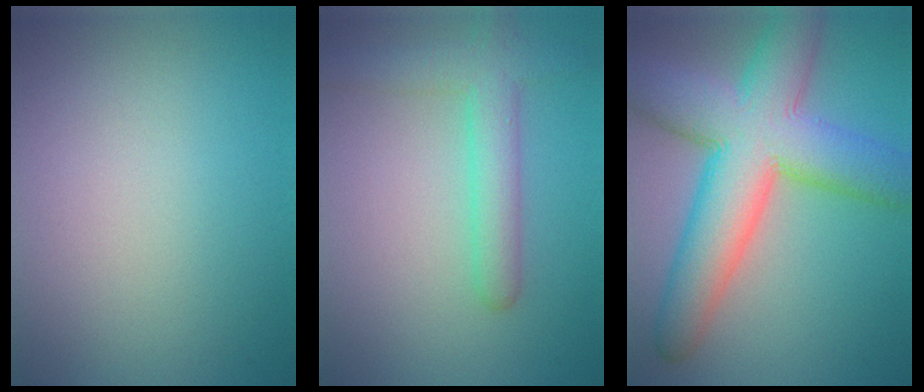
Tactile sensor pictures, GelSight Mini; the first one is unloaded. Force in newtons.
{"total": 4.2, "press": 4.2, "slide": 0.2}
{"total": 11.6, "press": 11.6, "slide": 0.4}